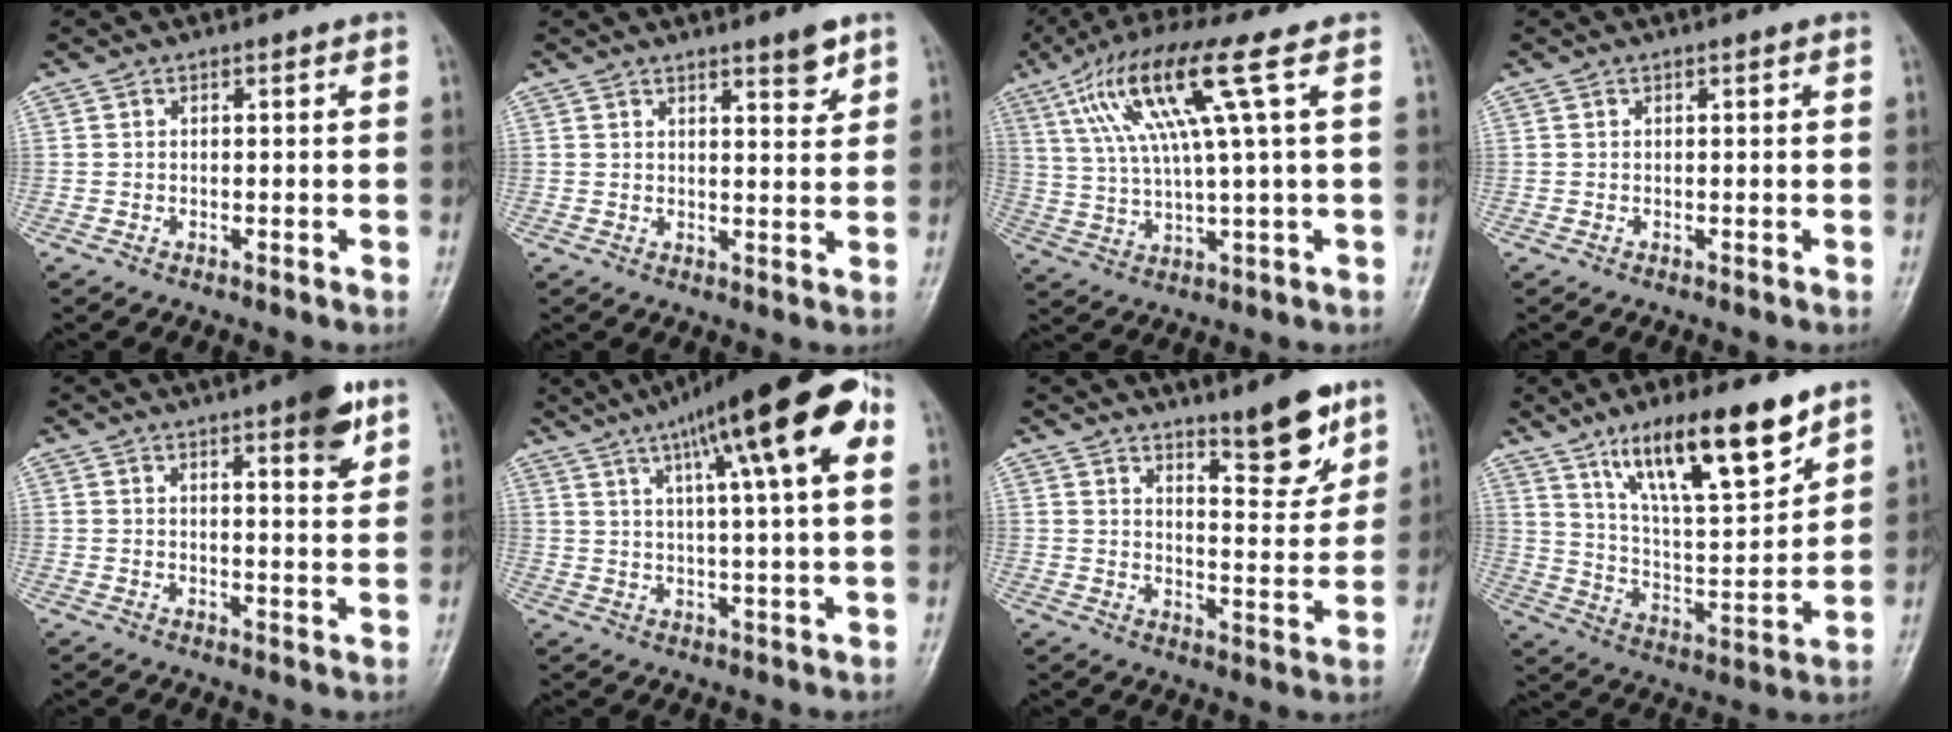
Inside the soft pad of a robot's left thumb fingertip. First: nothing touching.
{"total": 4.0, "force": [2.8, 0.9, 2.7], "torque": [-0.029, -0.022, 0.041]}
{"total": 14.3, "force": [5.4, 1.0, 13.2], "torque": [-0.279, 0.004, 0.103]}
{"total": 0.0}
{"total": 7.2, "force": [4.1, 1.7, 5.6], "torque": [-0.065, -0.020, 0.051]}
{"total": 20.3, "force": [8.8, 3.7, 17.9], "torque": [-0.265, 0.009, 0.128]}
{"total": 10.0, "force": [7.1, 2.6, 6.5], "torque": [-0.072, -0.059, 0.112]}
{"total": 18.1, "force": [11.7, 4.8, 12.9], "torque": [-0.189, -0.057, 0.215]}